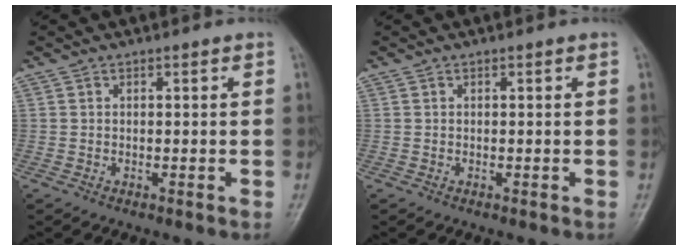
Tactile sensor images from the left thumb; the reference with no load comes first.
{"total": 0.0}